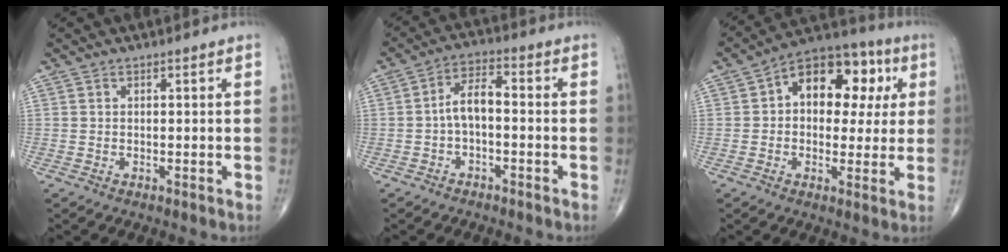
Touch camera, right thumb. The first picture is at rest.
{"total": 5.5, "force": [-1.0, 2.6, 4.8], "torque": [-0.083, 0.030, -0.028]}
{"total": 15.6, "force": [3.5, 10.2, 11.3], "torque": [-0.107, 0.028, 0.041]}